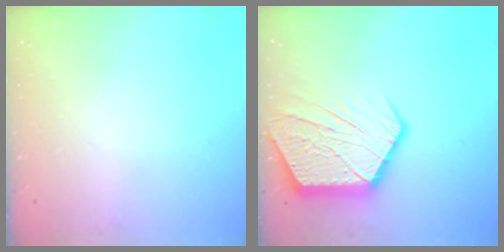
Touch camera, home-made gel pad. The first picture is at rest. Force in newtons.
{"total": 18.7, "press": 18.6, "slide": 1.5}